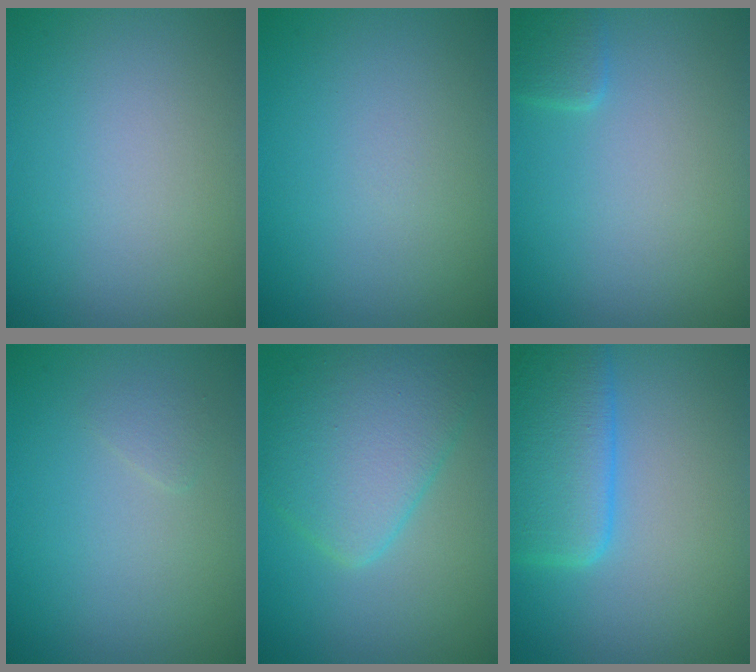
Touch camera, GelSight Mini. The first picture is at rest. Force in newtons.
{"total": 0.0}
{"total": 1.3, "press": 1.3, "slide": 0.1}
{"total": 0.7, "press": 0.7, "slide": 0.1}
{"total": 6.3, "press": 6.3, "slide": 0.1}
{"total": 6.3, "press": 6.3, "slide": 0.4}